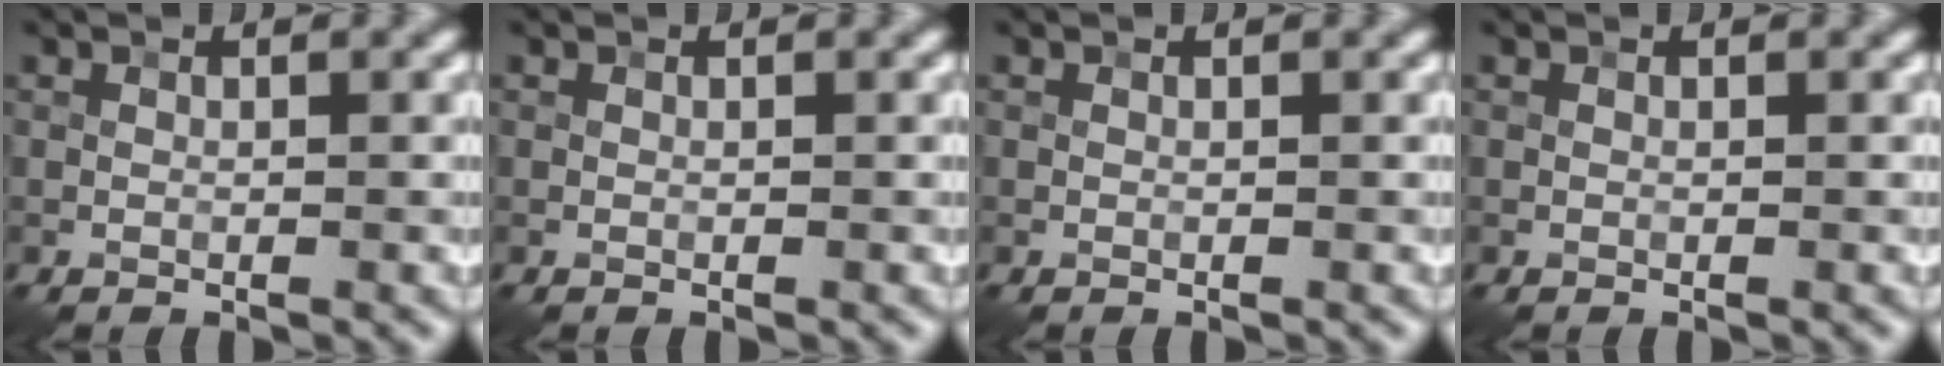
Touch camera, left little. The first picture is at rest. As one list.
[{"total": 0.0}, {"total": 0.0}, {"total": 0.0}]